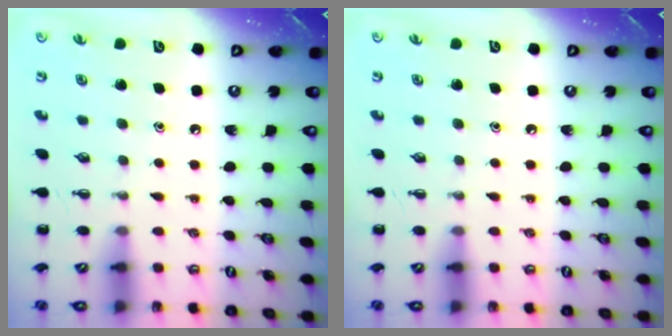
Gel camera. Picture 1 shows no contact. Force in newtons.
{"total": 0.0}